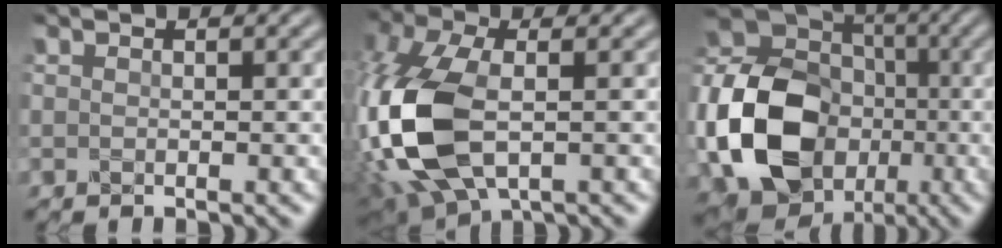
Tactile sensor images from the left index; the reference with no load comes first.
{"total": 13.1, "force": [-2.6, 7.4, 10.5], "torque": [-0.279, -0.016, -0.046]}
{"total": 15.3, "force": [-3.8, 12.1, 8.5], "torque": [-0.194, -0.025, -0.068]}